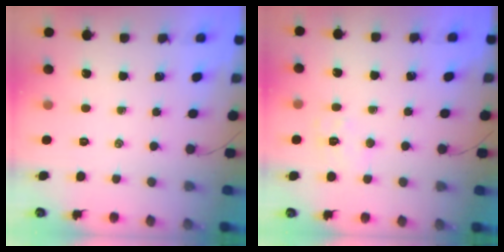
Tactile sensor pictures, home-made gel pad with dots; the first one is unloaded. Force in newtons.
{"total": 6.5, "press": 6.4, "slide": 1.0}